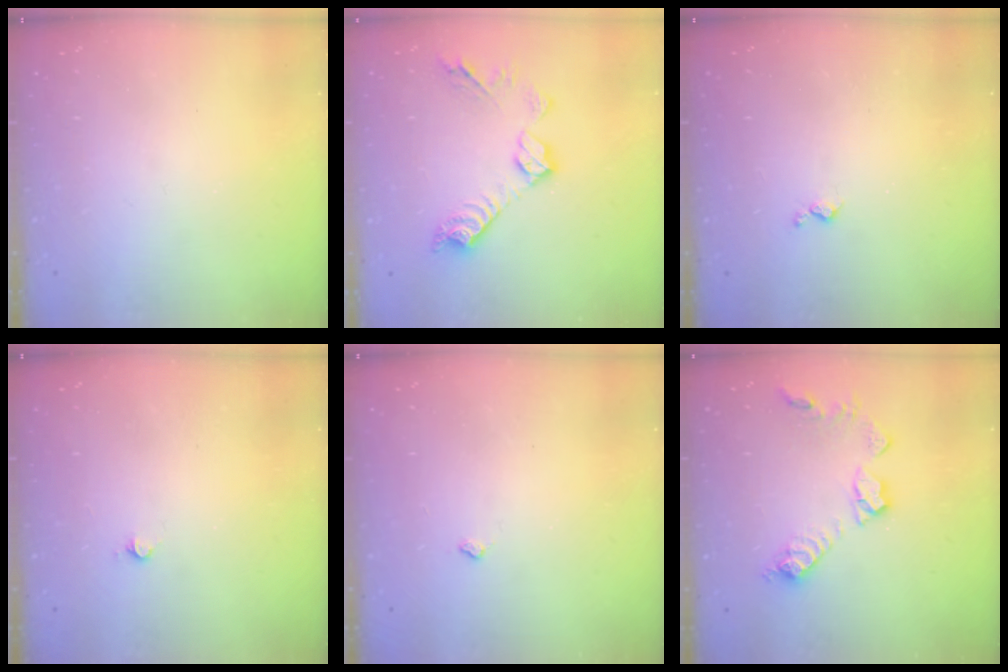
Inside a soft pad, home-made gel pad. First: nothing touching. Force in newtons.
{"total": 10.7, "press": 10.7, "slide": 0.4}
{"total": 3.3, "press": 3.2, "slide": 0.6}
{"total": 2.7, "press": 2.7, "slide": 0.5}
{"total": 2.7, "press": 2.6, "slide": 0.4}
{"total": 11.6, "press": 11.6, "slide": 0.3}